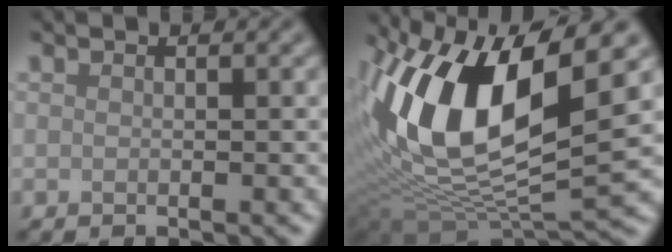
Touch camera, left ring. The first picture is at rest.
{"total": 15.0, "force": [4.1, 6.4, 13.0], "torque": [-0.251, 0.008, 0.064]}